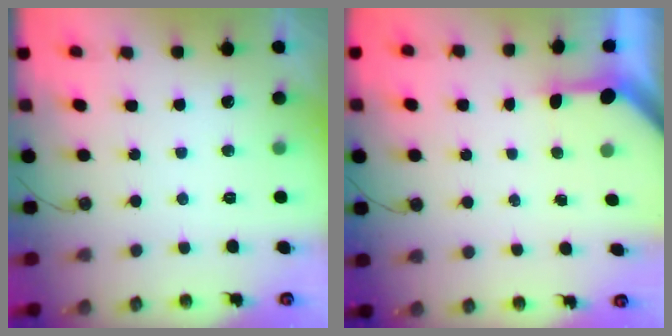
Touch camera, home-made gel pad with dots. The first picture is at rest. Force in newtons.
{"total": 3.2, "press": 3.2, "slide": 0.2}